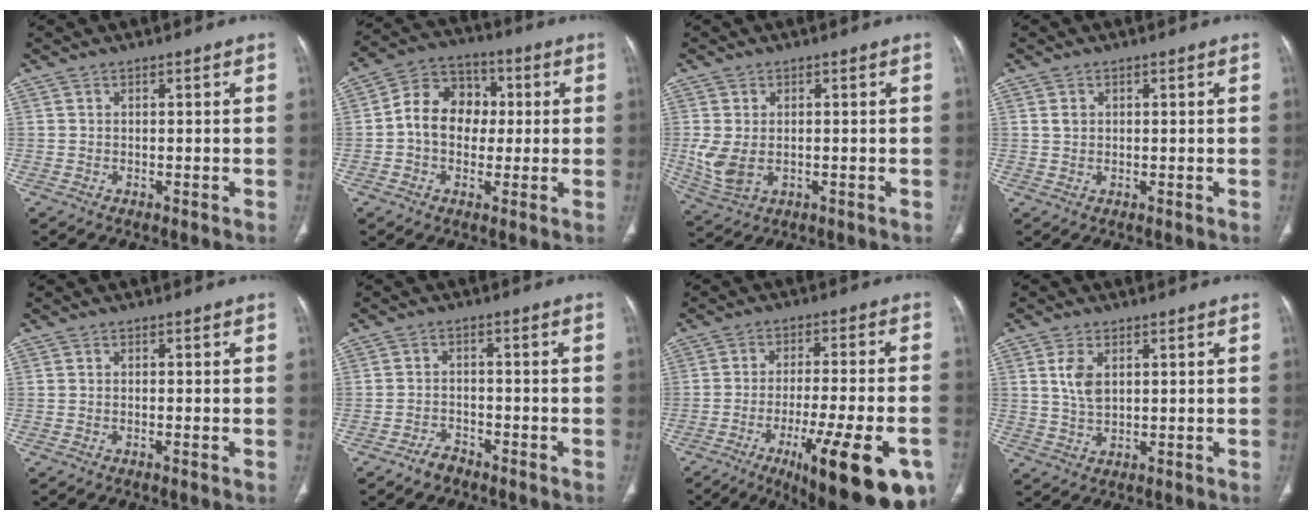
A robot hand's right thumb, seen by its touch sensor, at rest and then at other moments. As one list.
[{"total": 11.4, "force": [0.2, 9.0, 6.9], "torque": [-0.089, 0.031, -0.007]}, {"total": 6.2, "force": [-0.4, 4.0, 4.7], "torque": [-0.111, -0.009, 0.003]}, {"total": 1.2, "force": [0.4, 0.9, 0.6], "torque": [-0.008, -0.001, 0.009]}, {"total": 0.6, "force": [-0.2, 0.0, 0.5], "torque": [-0.013, -0.001, -0.003]}, {"total": 3.1, "force": [-2.5, 1.6, 0.8], "torque": [-0.018, 0.017, -0.042]}, {"total": 22.2, "force": [-10.6, 5.5, 18.7], "torque": [-0.225, 0.025, -0.148]}, {"total": 5.2, "force": [1.6, 3.0, 4.0], "torque": [-0.077, -0.006, 0.036]}]